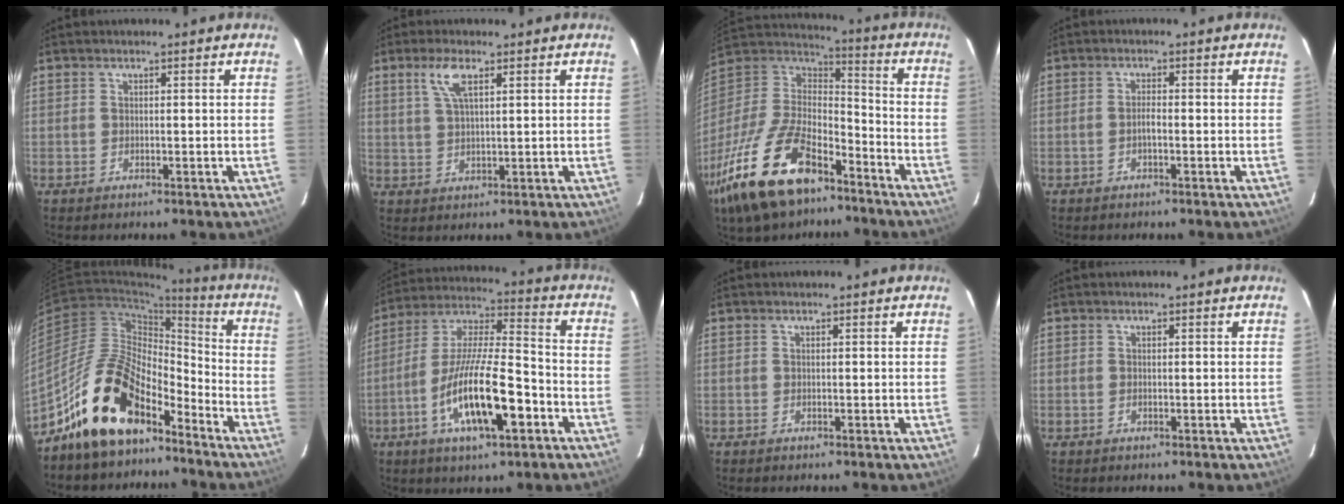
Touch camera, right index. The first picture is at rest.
{"total": 4.8, "force": [2.5, 1.3, 3.9], "torque": [-0.080, 0.005, 0.051]}
{"total": 26.9, "force": [-16.5, 12.6, 17.1], "torque": [-0.370, -0.031, -0.286]}
{"total": 1.5, "force": [-0.6, 0.3, 1.3], "torque": [-0.025, 0.002, -0.012]}
{"total": 16.7, "force": [-12.0, 7.5, 8.9], "torque": [-0.170, 0.025, -0.210]}
{"total": 17.1, "force": [-6.7, 4.5, 15.0], "torque": [-0.287, -0.008, -0.120]}
{"total": 0.0}
{"total": 0.0}